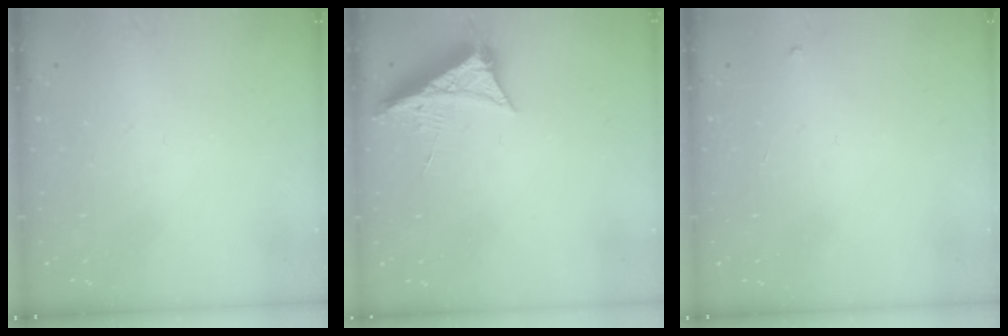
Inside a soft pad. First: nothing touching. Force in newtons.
{"total": 7.1, "press": 7.1, "slide": 0.8}
{"total": 2.3, "press": 2.3, "slide": 0.3}